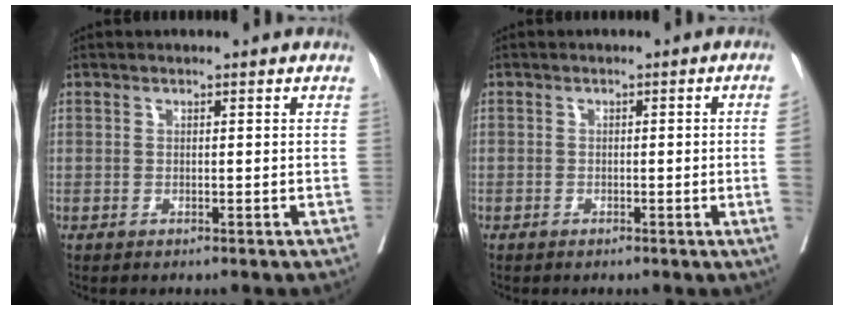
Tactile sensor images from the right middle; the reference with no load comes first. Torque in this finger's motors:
{"motor_torque": [0.82, -1.31, -0.51, -0.21]}